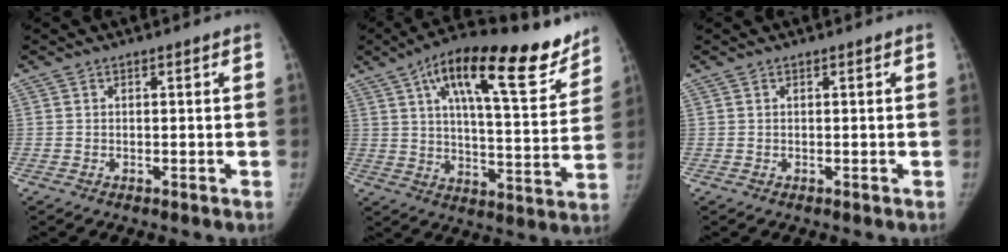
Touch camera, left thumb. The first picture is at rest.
{"total": 22.7, "force": [13.9, 7.6, 16.2], "torque": [-0.205, -0.039, 0.209]}
{"total": 0.0}